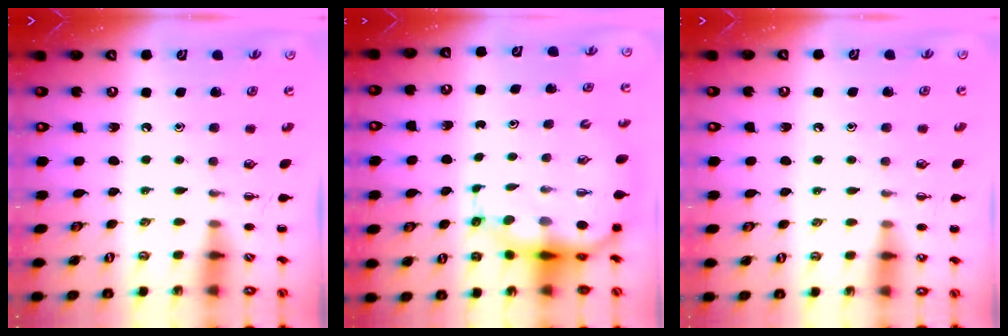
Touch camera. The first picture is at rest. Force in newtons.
{"total": 9.3, "press": 8.9, "slide": 2.6}
{"total": 4.0, "press": 3.8, "slide": 1.5}